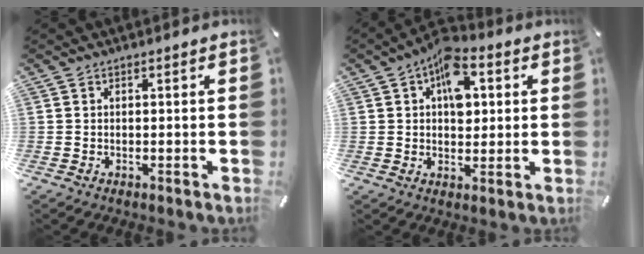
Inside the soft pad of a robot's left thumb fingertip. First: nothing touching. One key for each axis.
{"total": 10.2, "fx": 3.1, "fy": 6.6, "fz": 7.1, "tx": -0.084, "ty": -0.009, "tz": 0.052}